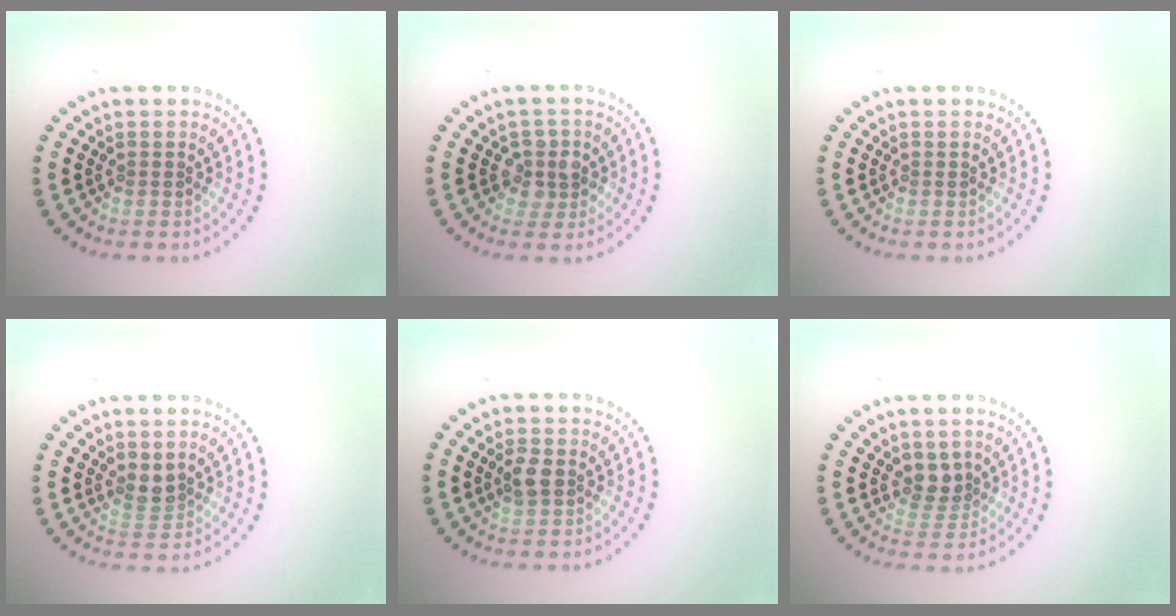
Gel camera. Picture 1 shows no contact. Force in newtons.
{"total": 2.3, "press": 2.0, "slide": 1.1}
{"total": 0.0}
{"total": 1.8, "press": 1.5, "slide": 1.0}
{"total": 1.9, "press": 1.9, "slide": 0.2}
{"total": 2.1, "press": 1.6, "slide": 1.3}